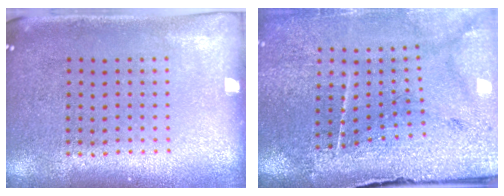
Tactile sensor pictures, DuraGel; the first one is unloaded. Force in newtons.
{"total": 3.5, "press": 3.3, "slide": 0.9}